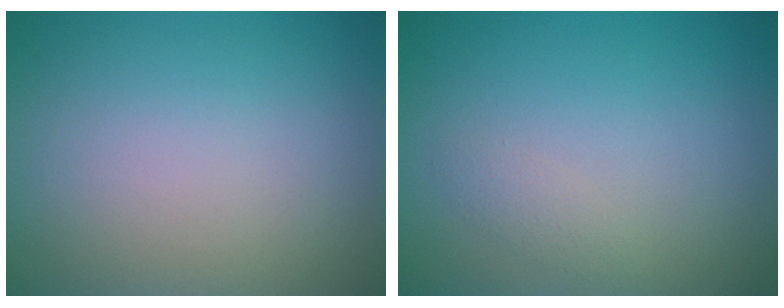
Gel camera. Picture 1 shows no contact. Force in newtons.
{"total": 0.9, "press": 0.9, "slide": 0.1}